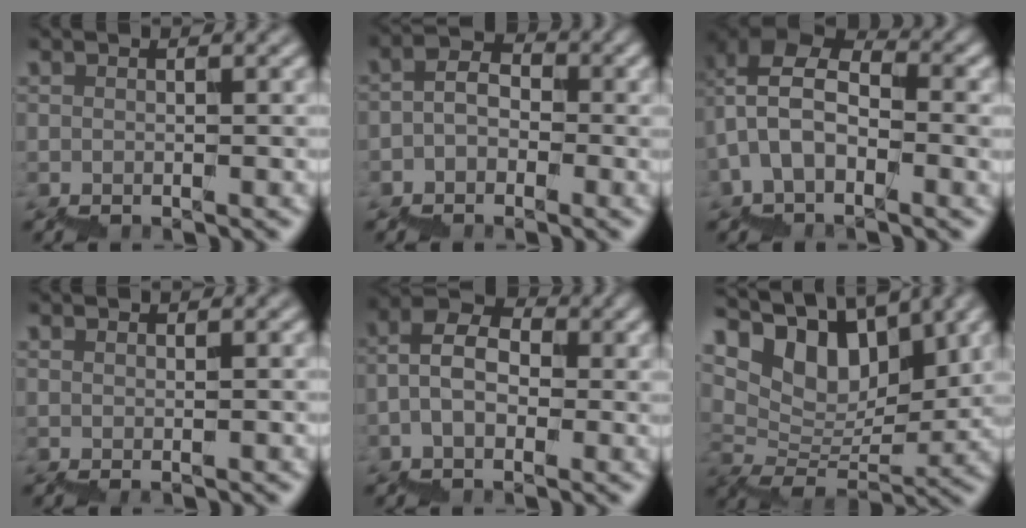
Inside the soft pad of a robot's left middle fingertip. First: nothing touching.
{"total": 2.0, "force": [-0.5, 1.6, 1.1], "torque": [-0.023, 0.019, -0.017]}
{"total": 7.2, "force": [-0.4, 4.7, 5.5], "torque": [-0.097, 0.031, -0.012]}
{"total": 0.6, "force": [0.4, 0.2, 0.3], "torque": [0.005, -0.001, 0.010]}
{"total": 3.5, "force": [0.0, 2.3, 2.6], "torque": [-0.054, 0.031, -0.009]}
{"total": 8.7, "force": [7.4, 3.2, 3.1], "torque": [-0.067, 0.017, 0.123]}